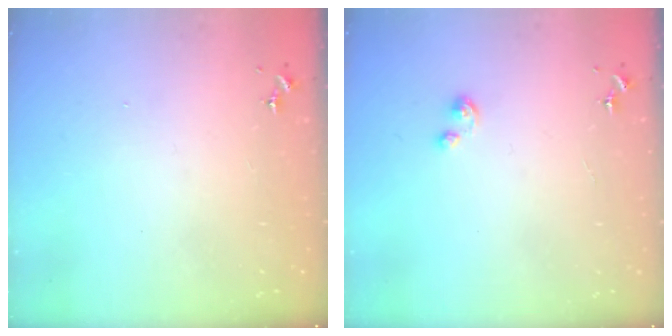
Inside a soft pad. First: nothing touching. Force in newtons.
{"total": 2.5, "press": 2.5, "slide": 0.2}